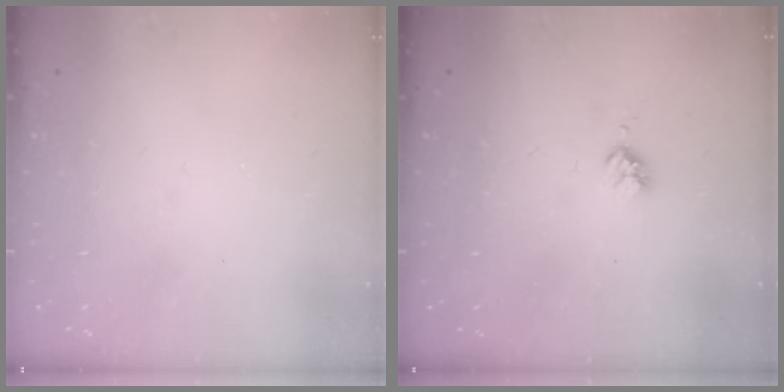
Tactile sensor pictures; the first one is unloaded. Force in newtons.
{"total": 3.2, "press": 3.2, "slide": 0.4}